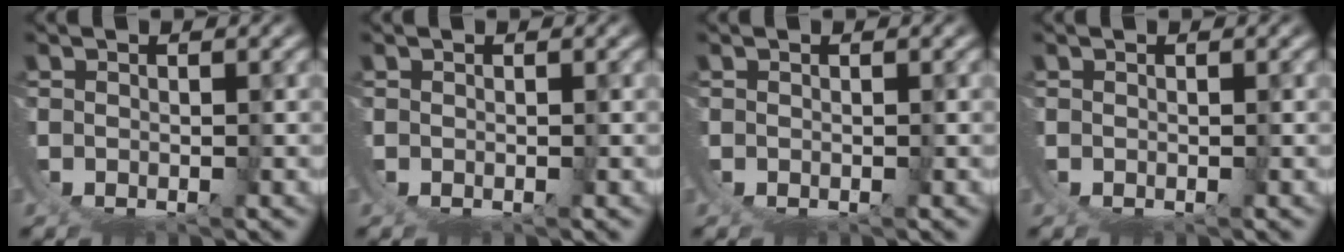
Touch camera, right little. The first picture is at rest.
{"total": 0.0}
{"total": 0.0}
{"total": 0.0}